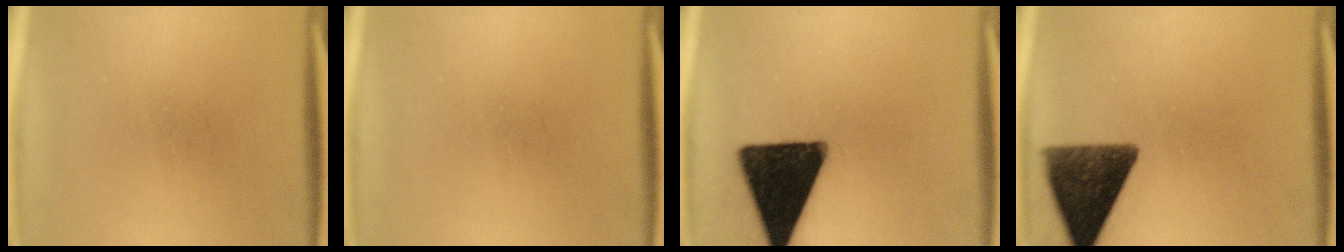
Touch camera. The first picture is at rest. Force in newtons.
{"total": 0.0}
{"total": 18.8}
{"total": 12.3}